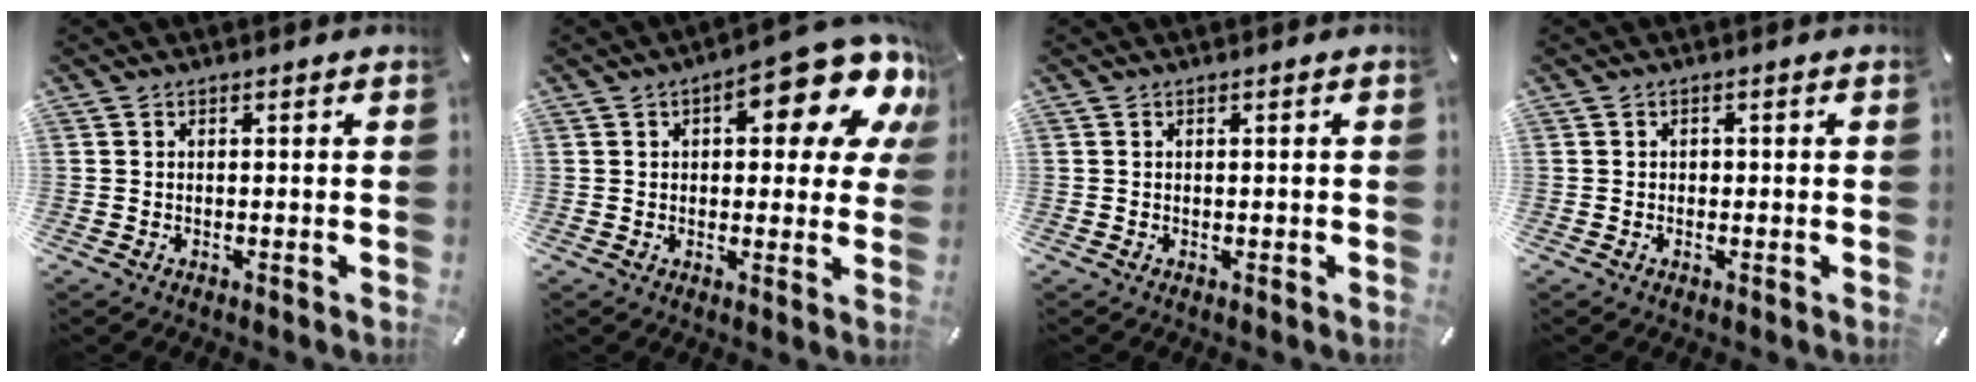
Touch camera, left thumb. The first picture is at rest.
{"total": 15.7, "force": [7.4, 6.3, 12.4], "torque": [-0.151, -0.049, 0.117]}
{"total": 0.0}
{"total": 0.9, "force": [-0.2, 0.8, 0.3], "torque": [-0.006, 0.004, -0.007]}